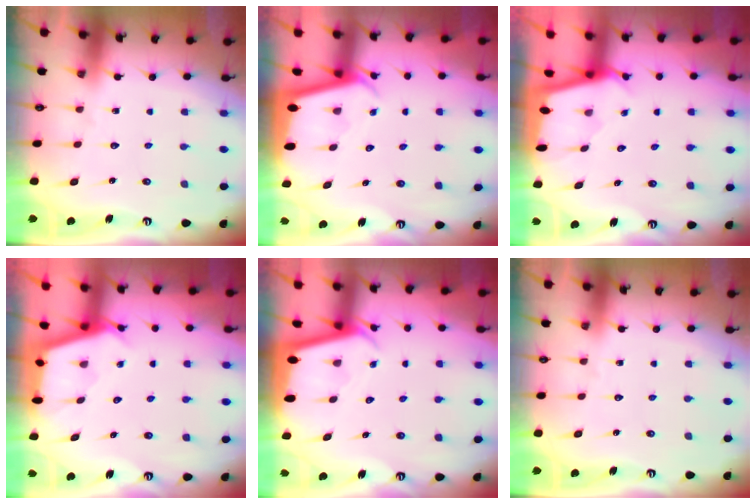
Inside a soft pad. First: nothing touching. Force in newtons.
{"total": 2.2, "press": 2.2, "slide": 0.1}
{"total": 1.7, "press": 1.6, "slide": 0.2}
{"total": 2.6, "press": 2.6, "slide": 0.3}
{"total": 2.2, "press": 2.2, "slide": 0.1}
{"total": 0.0}